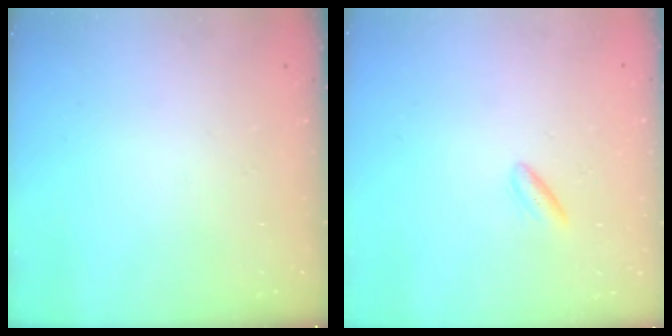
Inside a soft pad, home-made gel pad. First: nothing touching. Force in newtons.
{"total": 2.5, "press": 2.2, "slide": 1.2}